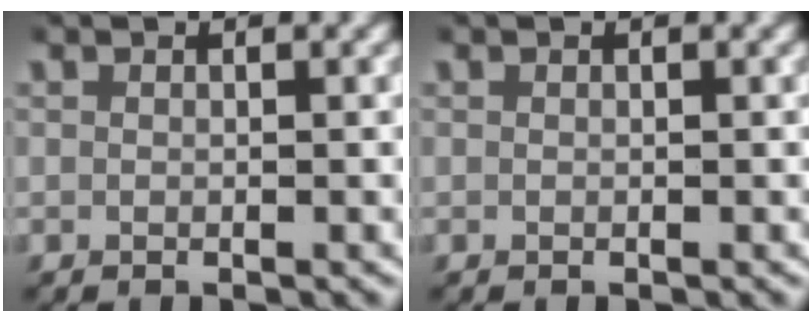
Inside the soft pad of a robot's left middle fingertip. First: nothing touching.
{"total": 0.0}